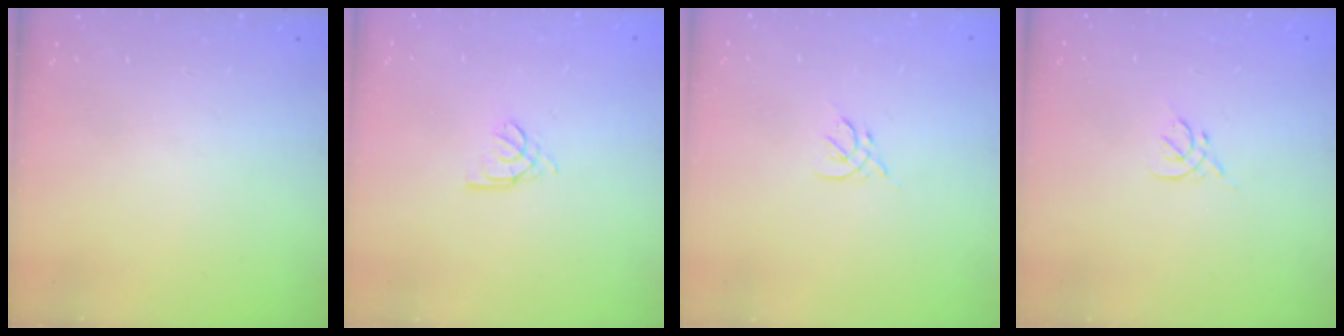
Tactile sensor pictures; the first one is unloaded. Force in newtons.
{"total": 2.5, "press": 2.5, "slide": 0.5}
{"total": 2.6, "press": 2.5, "slide": 0.7}
{"total": 2.7, "press": 2.6, "slide": 0.8}